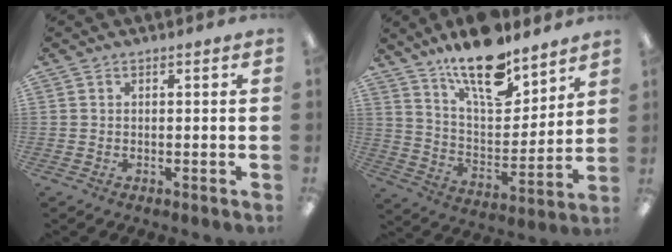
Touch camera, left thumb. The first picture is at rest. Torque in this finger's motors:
{"motor_torque": [2.30, 1.26, 1.36, -1.40, 0.13]}